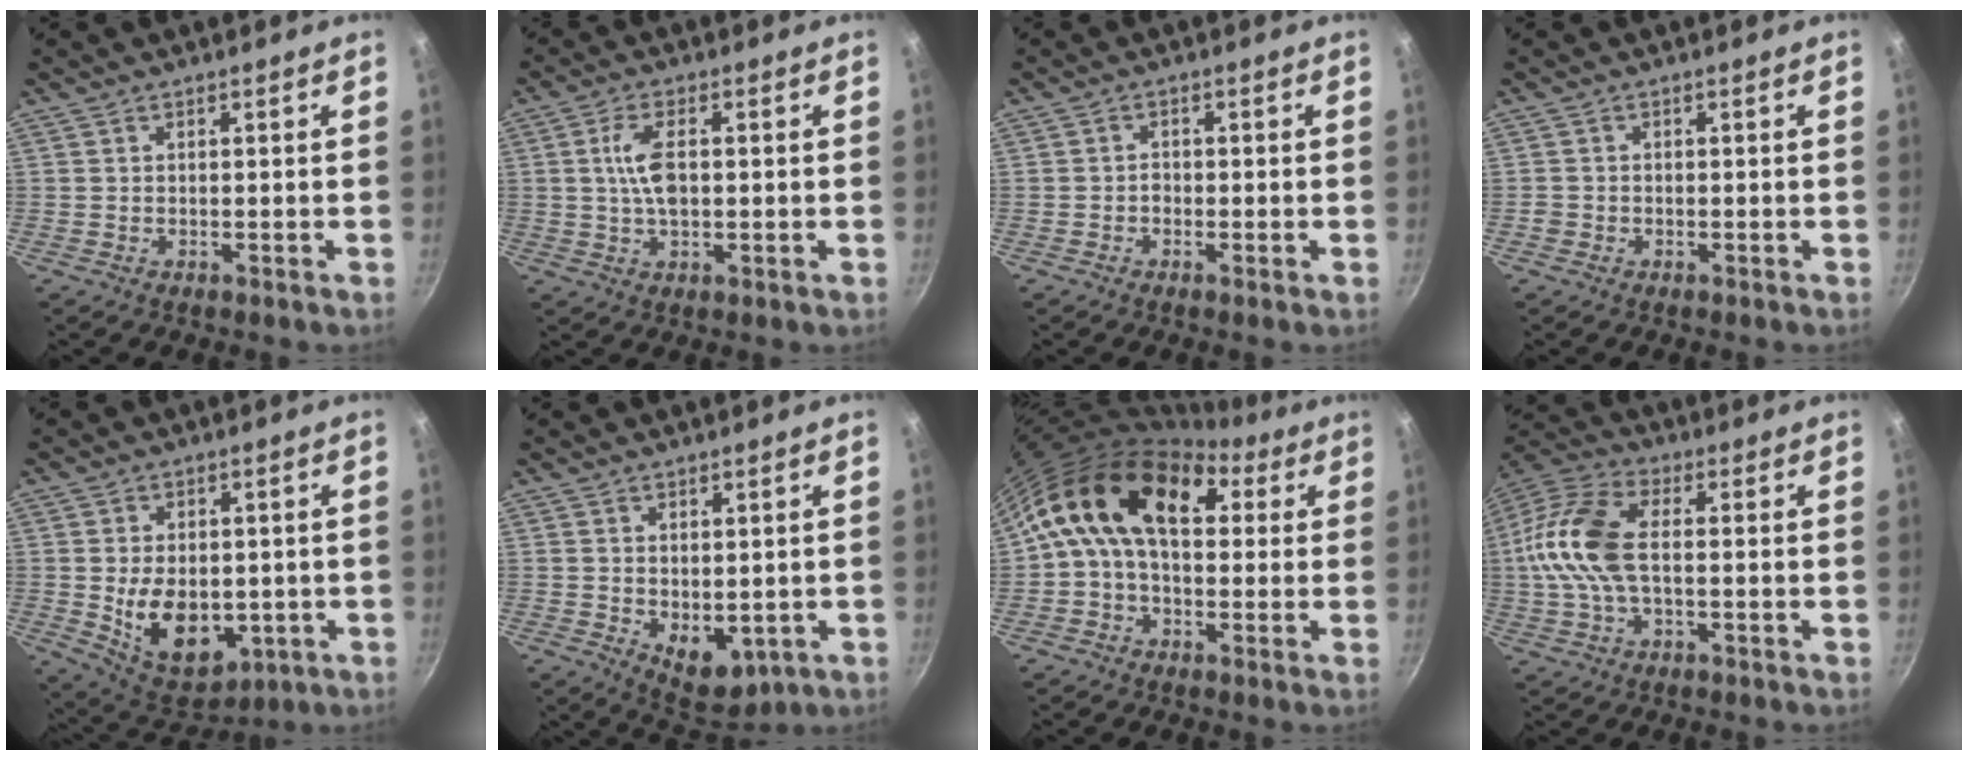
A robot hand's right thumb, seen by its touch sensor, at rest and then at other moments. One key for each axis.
{"total": 6.5, "fx": 0.6, "fy": 3.0, "fz": 5.7, "tx": -0.111, "ty": 0.005, "tz": 0.009}
{"total": 1.2, "fx": -0.6, "fy": 0.8, "fz": 0.8, "tx": -0.016, "ty": 0.005, "tz": -0.014}
{"total": 1.2, "fx": -0.5, "fy": 1.0, "fz": 0.2, "tx": -0.004, "ty": 0.003, "tz": -0.007}
{"total": 13.4, "fx": -1.5, "fy": 9.0, "fz": 9.9, "tx": -0.126, "ty": -0.014, "tz": -0.001}
{"total": 7.0, "fx": -0.2, "fy": 4.6, "fz": 5.3, "tx": -0.055, "ty": -0.017, "tz": 0.015}
{"total": 17.6, "fx": 4.1, "fy": 11.1, "fz": 13.0, "tx": -0.200, "ty": 0.027, "tz": 0.045}
{"total": 14.4, "fx": 0.2, "fy": 7.6, "fz": 12.2, "tx": -0.247, "ty": 0.032, "tz": -0.013}